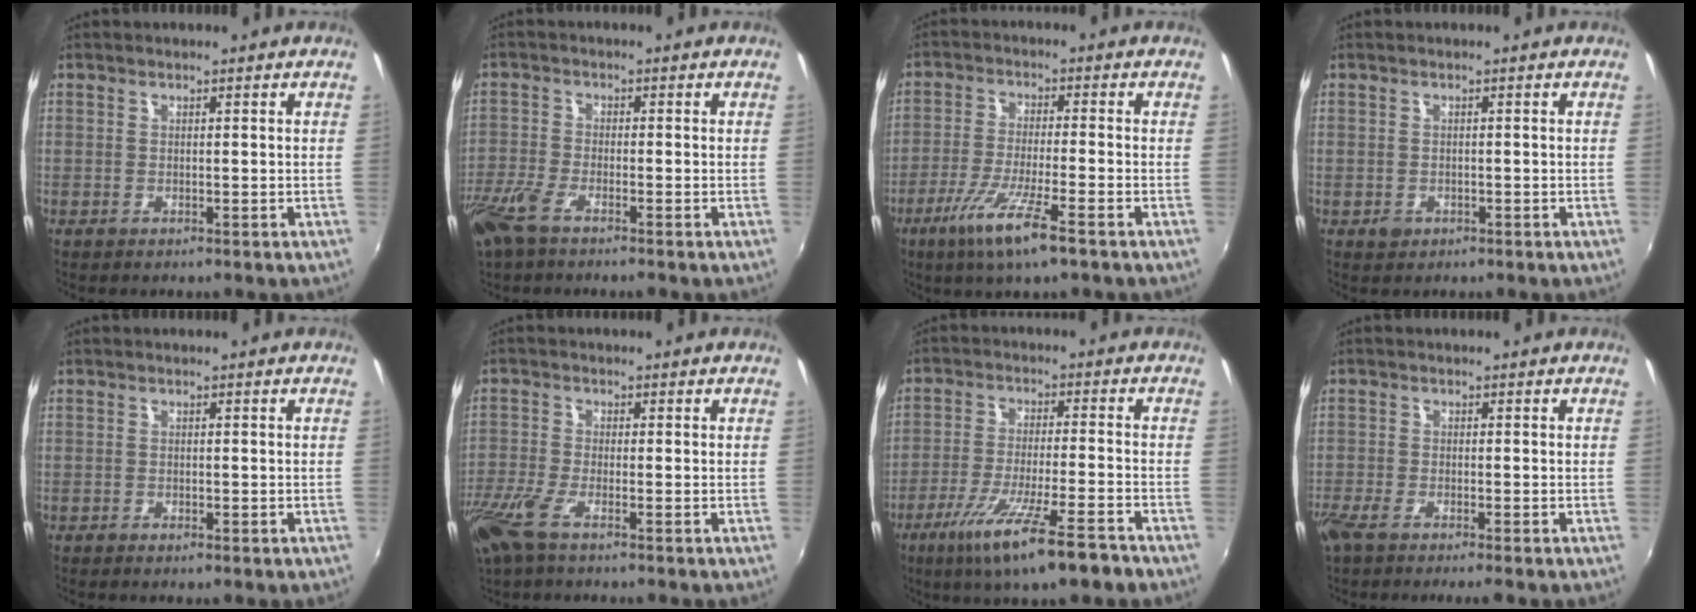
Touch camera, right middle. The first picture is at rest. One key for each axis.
{"total": 7.2, "fx": -5.1, "fy": 1.9, "fz": 4.7, "tx": -0.123, "ty": -0.022, "tz": -0.105}
{"total": 10.0, "fx": -5.7, "fy": 0.4, "fz": 8.2, "tx": -0.174, "ty": -0.021, "tz": -0.105}
{"total": 1.6, "fx": -0.8, "fy": 1.2, "fz": 0.5, "tx": -0.010, "ty": -0.002, "tz": -0.011}
{"total": 0.9, "fx": -0.6, "fy": 0.3, "fz": 0.6, "tx": -0.011, "ty": -0.002, "tz": -0.009}
{"total": 8.4, "fx": -5.4, "fy": 2.0, "fz": 6.1, "tx": -0.148, "ty": -0.033, "tz": -0.110}
{"total": 13.8, "fx": -8.9, "fy": 1.0, "fz": 10.6, "tx": -0.207, "ty": -0.041, "tz": -0.150}
{"total": 3.9, "fx": -3.1, "fy": 0.1, "fz": 2.4, "tx": -0.058, "ty": -0.016, "tz": -0.062}